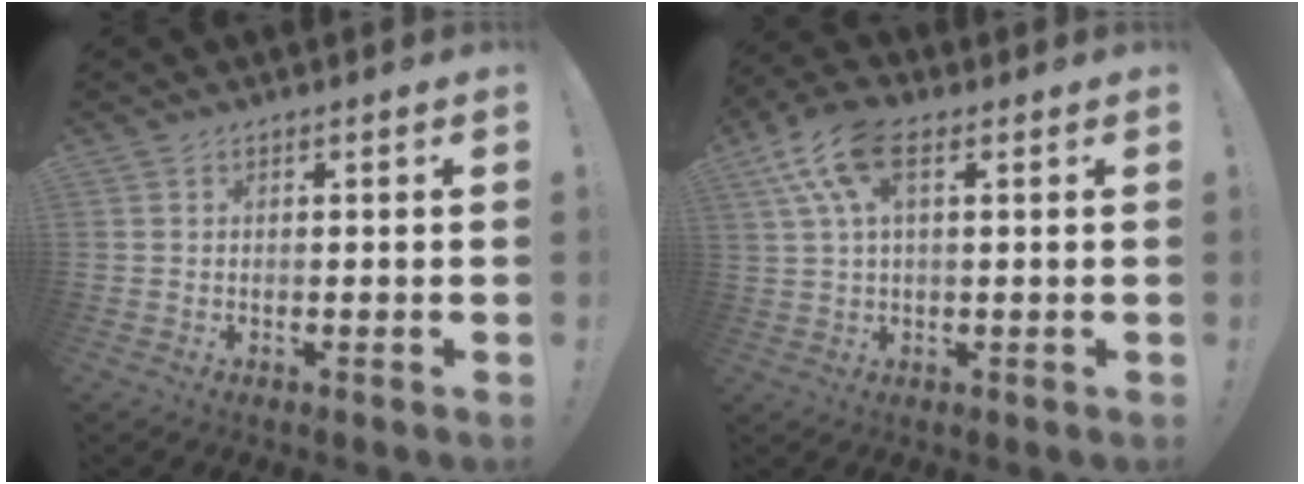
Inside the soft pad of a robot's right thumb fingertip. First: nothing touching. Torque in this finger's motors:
{"motor_torque": [0.98, 1.17, 0.88, 0.39, 0.20]}